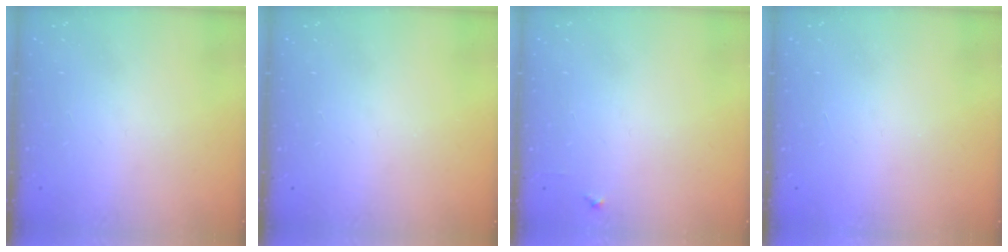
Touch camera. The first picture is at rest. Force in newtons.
{"total": 0.0}
{"total": 4.7, "press": 4.6, "slide": 0.5}
{"total": 1.6, "press": 1.6, "slide": 0.1}